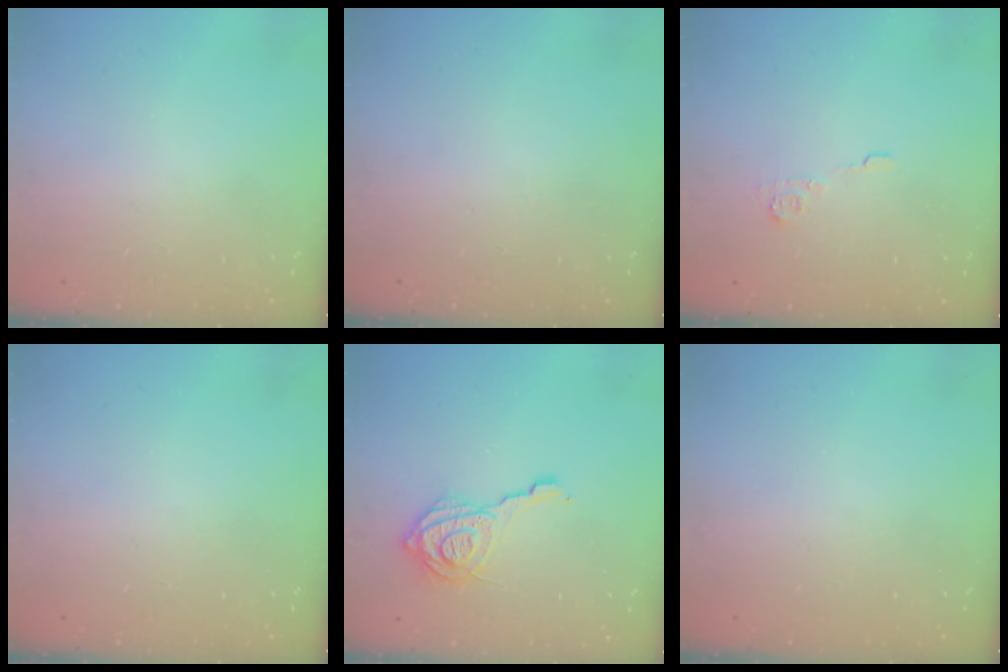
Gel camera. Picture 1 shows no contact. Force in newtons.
{"total": 0.0}
{"total": 4.9, "press": 4.9, "slide": 0.2}
{"total": 0.0}
{"total": 14.4, "press": 14.3, "slide": 1.9}
{"total": 0.0}